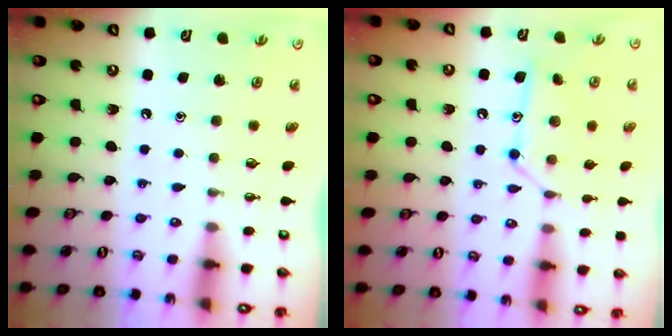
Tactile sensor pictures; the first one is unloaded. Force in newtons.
{"total": 12.2, "press": 12.2, "slide": 0.8}